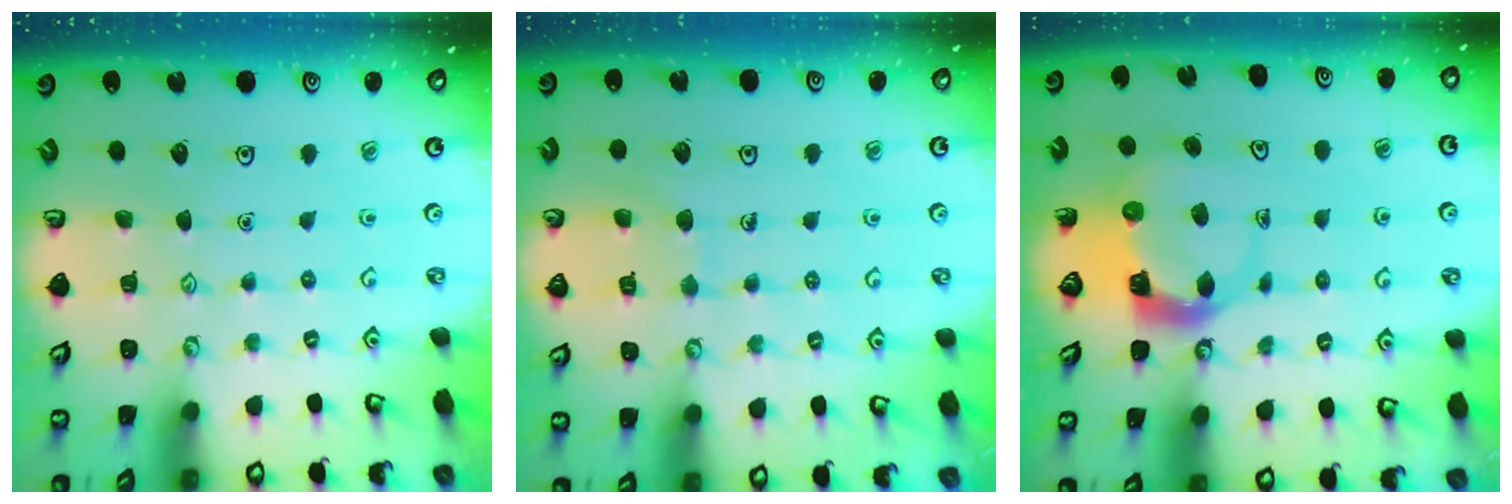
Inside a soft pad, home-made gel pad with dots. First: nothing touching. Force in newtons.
{"total": 7.2, "press": 7.2, "slide": 0.5}
{"total": 5.1, "press": 5.0, "slide": 0.8}